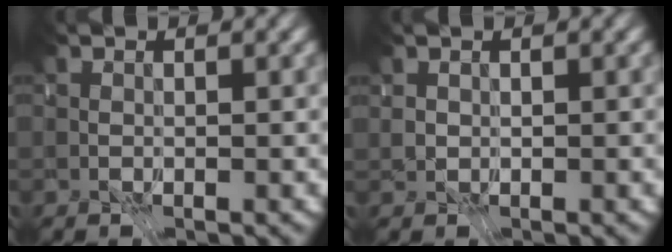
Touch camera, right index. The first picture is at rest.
{"total": 0.9, "force": [-0.1, -0.5, -0.7], "torque": [0.005, -0.001, 0.018]}